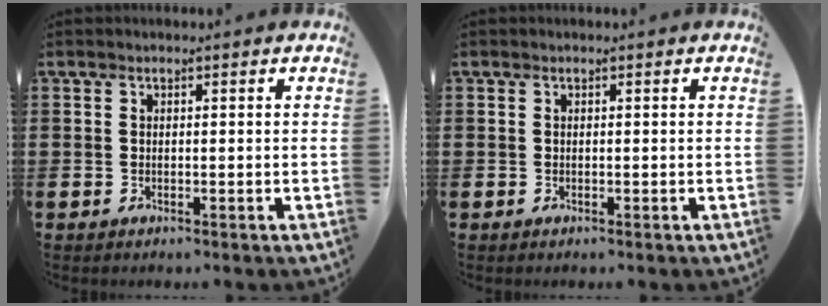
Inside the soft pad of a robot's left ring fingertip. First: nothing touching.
{"total": 0.0}